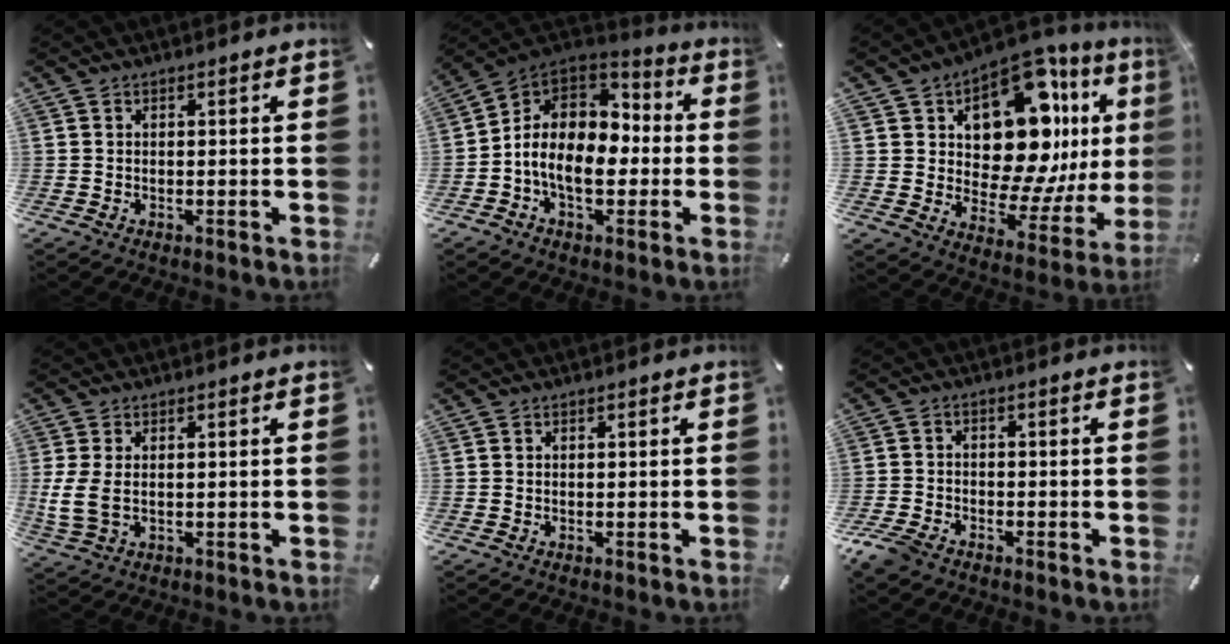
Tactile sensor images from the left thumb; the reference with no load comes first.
{"total": 13.5, "force": [-3.1, 9.6, 9.0], "torque": [-0.177, 0.012, -0.061]}
{"total": 20.6, "force": [7.6, 12.1, 14.8], "torque": [-0.222, -0.068, 0.129]}
{"total": 5.8, "force": [0.3, 3.4, 4.7], "torque": [-0.098, -0.002, 0.004]}
{"total": 0.0}
{"total": 4.5, "force": [-3.4, 2.2, 1.9], "torque": [-0.061, 0.009, -0.071]}